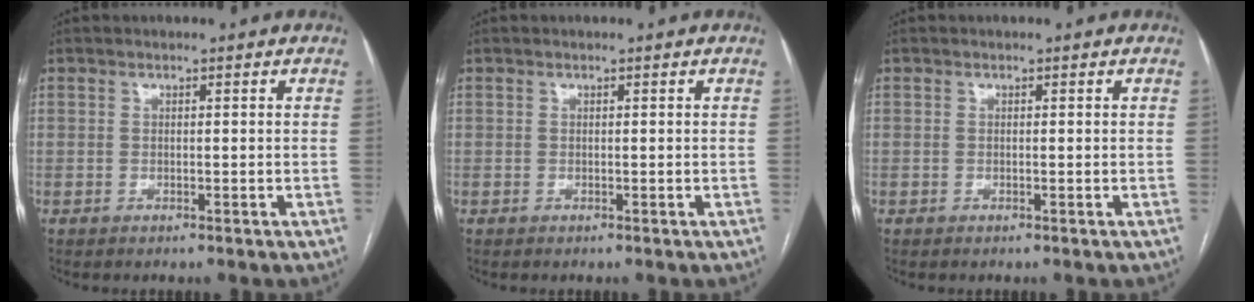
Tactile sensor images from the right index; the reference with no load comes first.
{"total": 0.0}
{"total": 0.0}